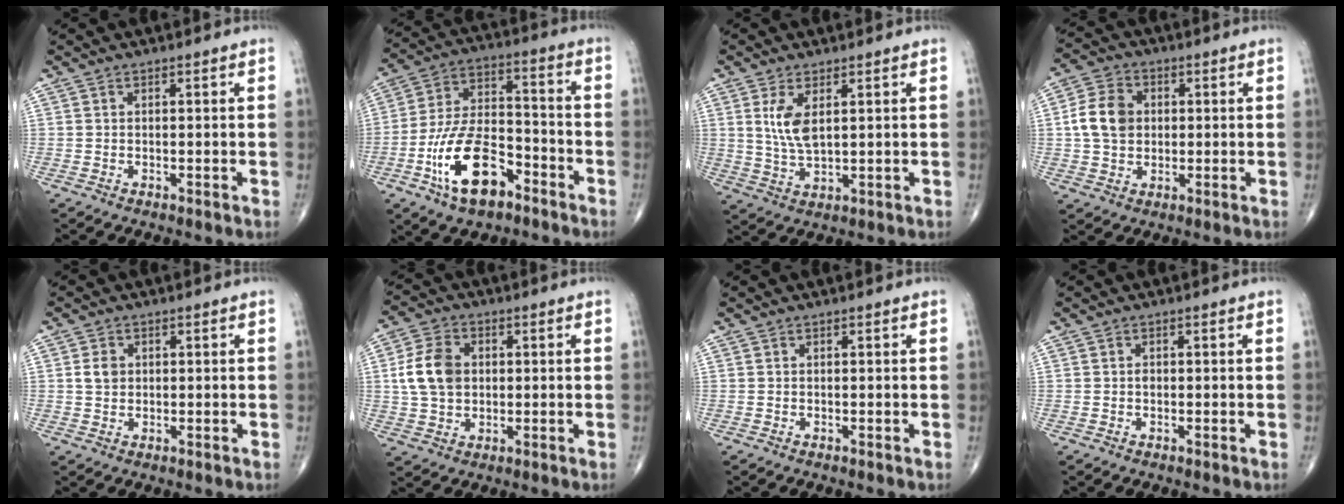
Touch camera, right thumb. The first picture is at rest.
{"total": 16.0, "force": [-7.9, 7.9, 11.5], "torque": [-0.199, 0.053, -0.141]}
{"total": 5.9, "force": [1.9, 2.5, 5.0], "torque": [-0.101, -0.013, 0.047]}
{"total": 8.7, "force": [0.8, 6.8, 5.3], "torque": [-0.085, 0.010, 0.009]}
{"total": 2.9, "force": [0.5, 2.3, 1.6], "torque": [-0.021, 0.000, 0.010]}
{"total": 9.4, "force": [1.1, 7.0, 6.3], "torque": [-0.108, 0.007, 0.020]}
{"total": 0.0}
{"total": 0.7, "force": [-0.1, 0.6, 0.5], "torque": [-0.005, 0.002, -0.003]}